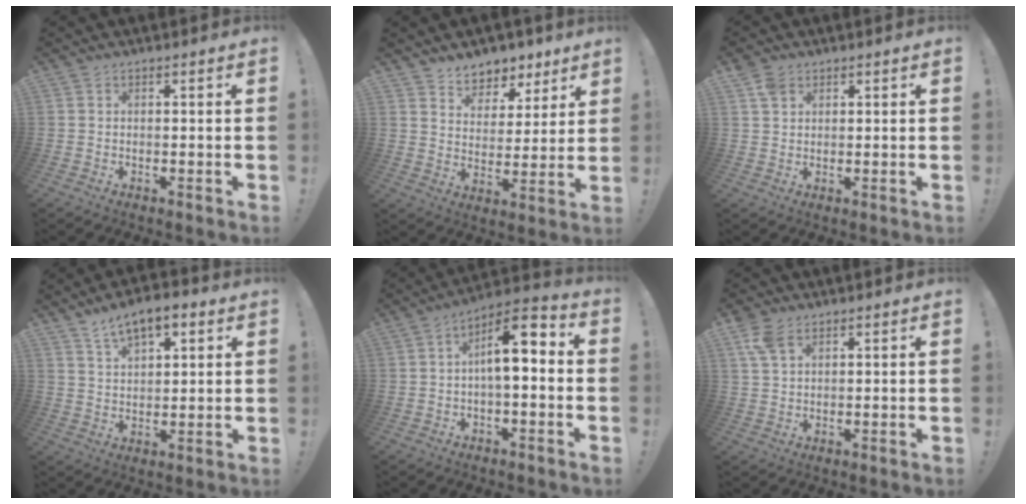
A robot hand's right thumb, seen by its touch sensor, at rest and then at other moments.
{"total": 7.5, "force": [5.8, 4.8, 0.9], "torque": [-0.012, -0.051, 0.112]}
{"total": 4.0, "force": [2.4, 2.8, 1.6], "torque": [-0.022, -0.007, 0.044]}
{"total": 8.6, "force": [5.4, 4.1, 5.3], "torque": [-0.088, -0.017, 0.099]}
{"total": 10.8, "force": [0.7, 4.1, 10.0], "torque": [-0.161, -0.001, 0.009]}
{"total": 6.1, "force": [3.4, 3.2, 4.0], "torque": [-0.081, -0.005, 0.069]}